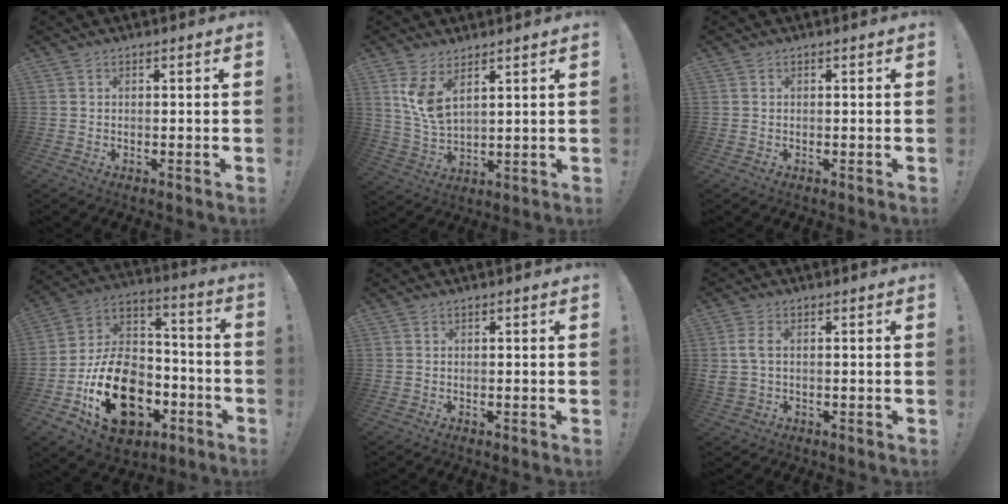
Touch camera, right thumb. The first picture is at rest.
{"total": 8.0, "force": [5.1, 3.2, 5.3], "torque": [-0.103, -0.039, 0.090]}
{"total": 0.0}
{"total": 23.3, "force": [-9.6, 15.7, 14.2], "torque": [-0.231, 0.062, -0.146]}
{"total": 0.0}
{"total": 4.6, "force": [0.6, 2.7, 3.6], "torque": [-0.065, 0.002, 0.012]}